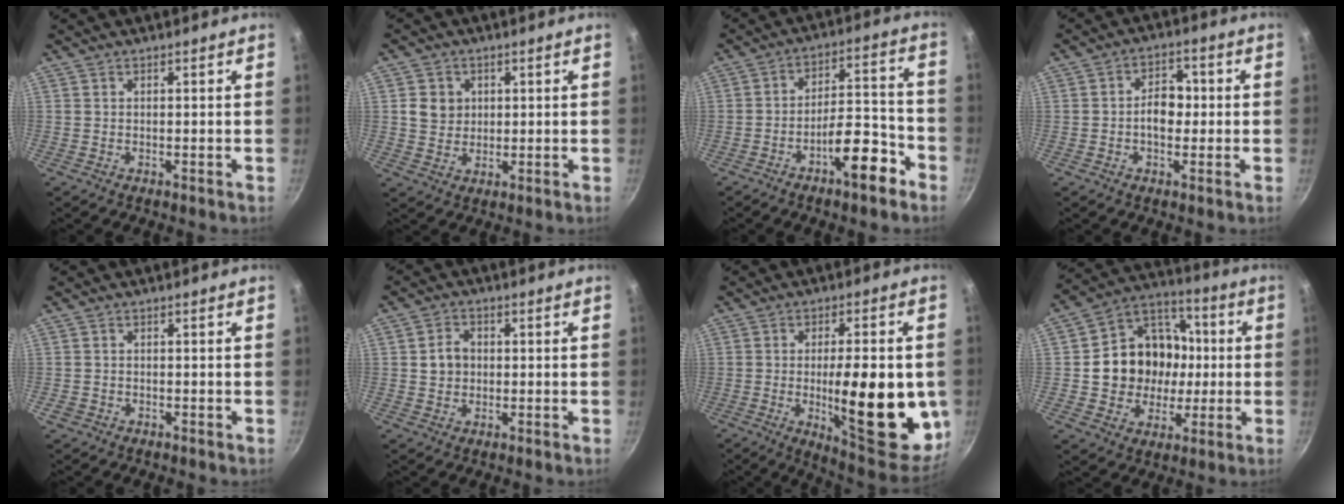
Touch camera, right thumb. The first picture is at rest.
{"total": 5.0, "force": [1.1, 4.5, 1.8], "torque": [-0.009, 0.001, 0.020]}
{"total": 11.4, "force": [-6.4, 3.8, 8.5], "torque": [-0.103, 0.065, -0.094]}
{"total": 6.0, "force": [-0.5, 4.2, 4.2], "torque": [-0.031, 0.016, -0.014]}
{"total": 1.5, "force": [-0.7, 1.2, 0.5], "torque": [-0.014, 0.005, -0.009]}
{"total": 4.5, "force": [0.2, 3.7, 2.4], "torque": [-0.023, 0.009, -0.001]}
{"total": 22.2, "force": [-3.0, 7.5, 20.7], "torque": [-0.254, -0.011, -0.034]}
{"total": 17.2, "force": [0.2, 14.9, 8.6], "torque": [-0.113, 0.032, -0.001]}